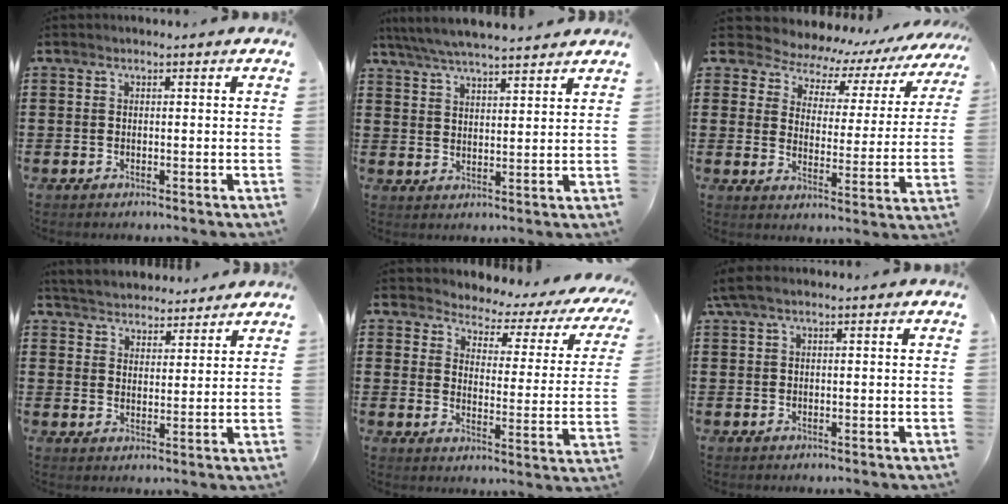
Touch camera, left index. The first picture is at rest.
{"total": 5.3, "force": [5.0, 0.2, 1.7], "torque": [-0.050, -0.017, 0.090]}
{"total": 4.3, "force": [3.8, 1.8, 0.5], "torque": [-0.041, -0.027, 0.057]}
{"total": 4.0, "force": [3.9, 0.7, -0.5], "torque": [-0.011, -0.017, 0.068]}
{"total": 2.3, "force": [2.1, 0.8, 0.6], "torque": [-0.031, -0.021, 0.023]}
{"total": 1.5, "force": [0.5, 0.3, 1.4], "torque": [-0.027, 0.002, 0.009]}